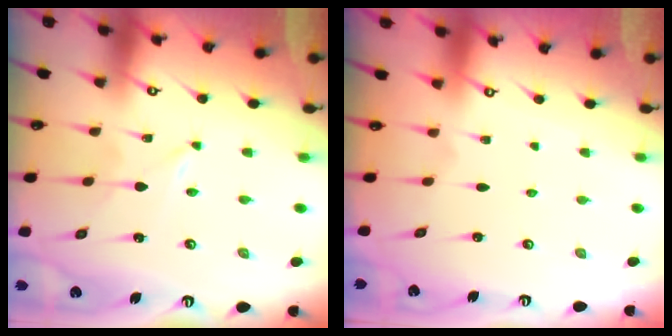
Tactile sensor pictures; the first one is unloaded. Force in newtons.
{"total": 0.0}